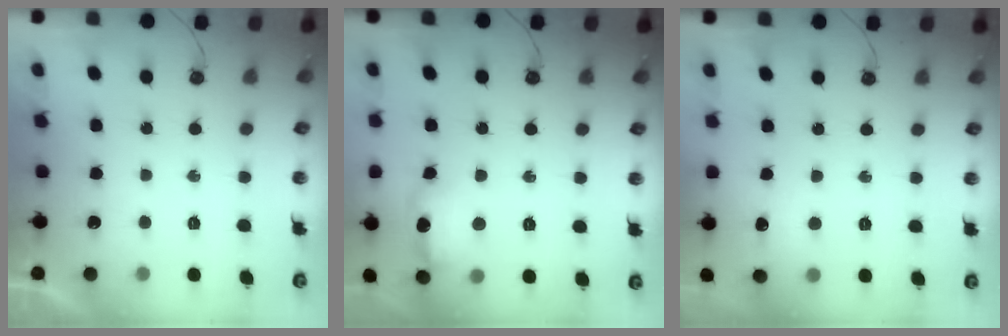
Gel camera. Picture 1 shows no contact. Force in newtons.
{"total": 13.8, "press": 13.7, "slide": 1.1}
{"total": 3.8, "press": 3.8, "slide": 0.6}